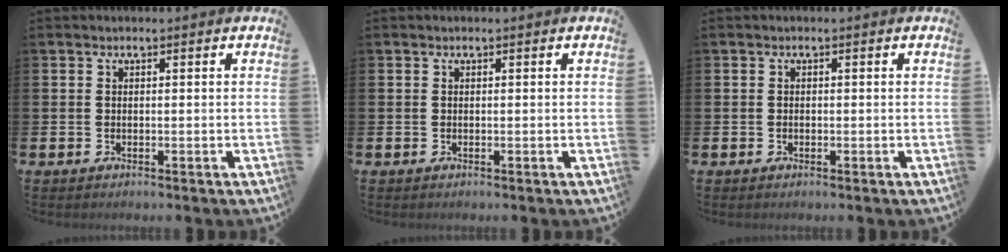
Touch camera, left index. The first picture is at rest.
{"total": 0.0}
{"total": 0.9, "force": [-0.8, 0.3, 0.0], "torque": [-0.004, 0.008, -0.016]}